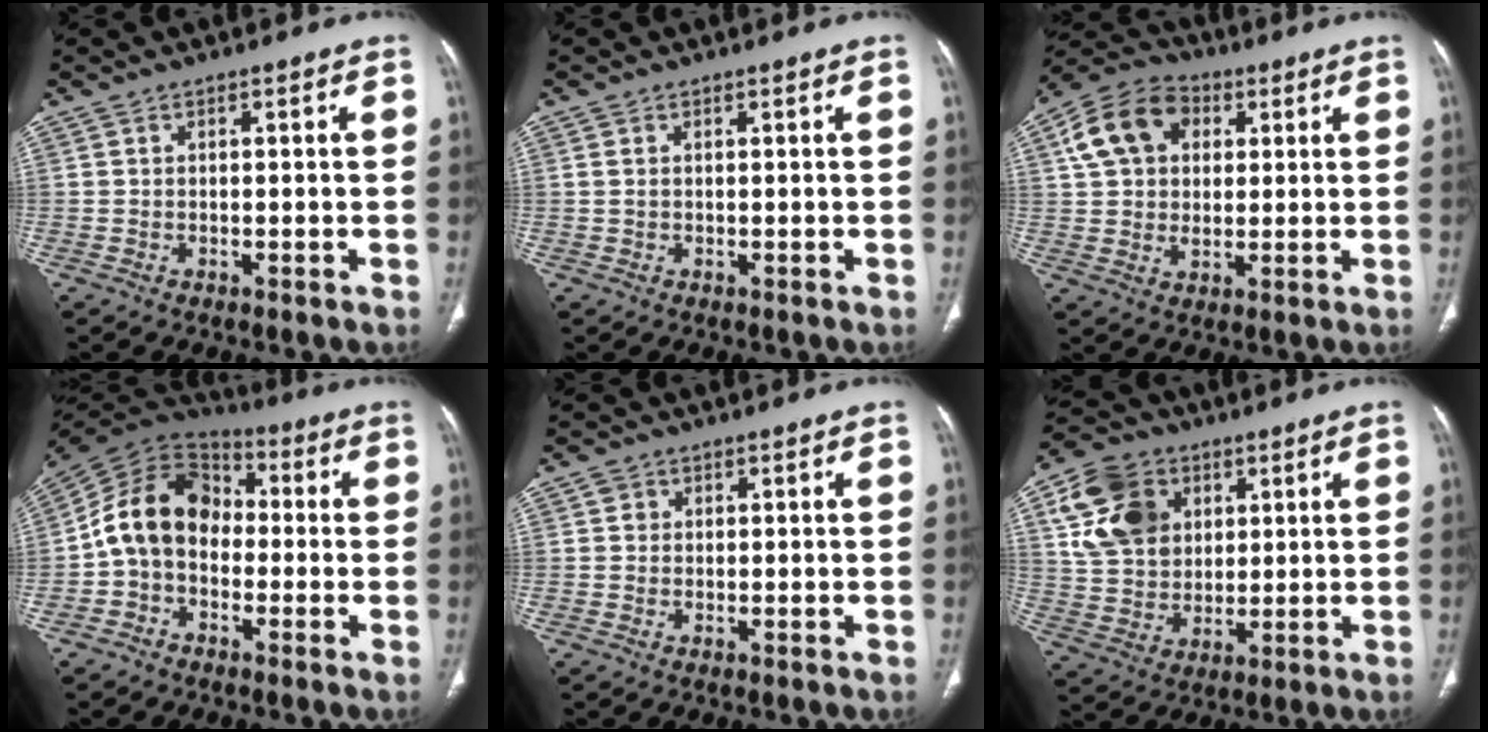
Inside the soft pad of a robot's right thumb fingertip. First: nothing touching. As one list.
[{"total": 0.7, "force": [0.2, 0.4, 0.6], "torque": [-0.017, 0.007, 0.009]}, {"total": 13.2, "force": [4.1, 9.7, 8.0], "torque": [-0.129, 0.009, 0.063]}, {"total": 13.6, "force": [-1.3, 10.3, 8.8], "torque": [-0.142, 0.046, -0.039]}, {"total": 1.4, "force": [0.4, 1.3, 0.3], "torque": [0.004, 0.001, 0.005]}, {"total": 14.8, "force": [5.2, 11.4, 7.8], "torque": [-0.125, -0.003, 0.096]}]